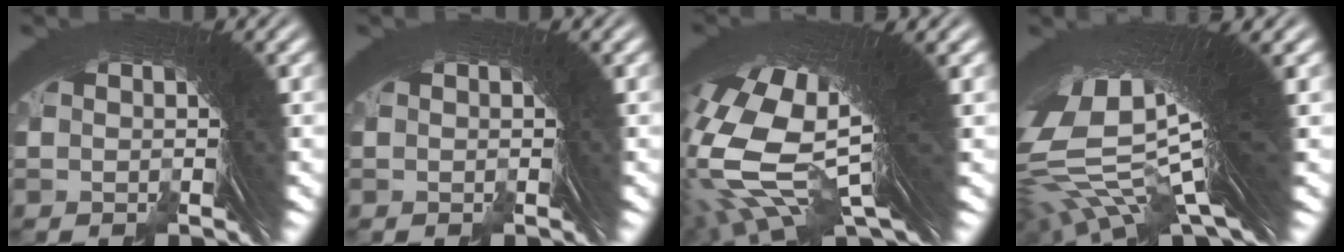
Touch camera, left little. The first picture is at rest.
{"total": 0.0}
{"total": 18.9, "force": [4.8, 9.4, 15.7], "torque": [-0.300, -0.011, 0.089]}
{"total": 19.0, "force": [5.5, 8.0, 16.4], "torque": [-0.311, -0.012, 0.102]}